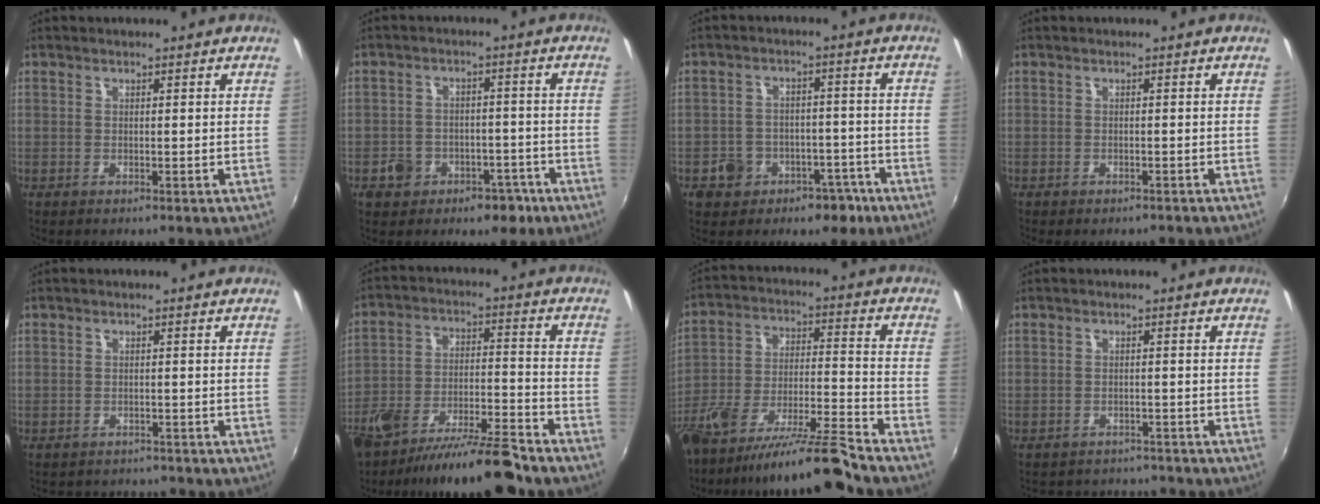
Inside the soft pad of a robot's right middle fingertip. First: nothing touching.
{"total": 7.3, "force": [-4.2, 5.3, 2.6], "torque": [-0.057, 0.025, -0.045]}
{"total": 9.0, "force": [-5.2, 6.6, 3.1], "torque": [-0.069, 0.034, -0.057]}
{"total": 2.5, "force": [-2.1, 1.0, 0.9], "torque": [-0.020, -0.015, -0.028]}
{"total": 4.7, "force": [-4.0, 2.3, 0.5], "torque": [-0.017, 0.003, -0.059]}
{"total": 14.3, "force": [-11.2, 2.9, 8.4], "torque": [-0.168, -0.017, -0.186]}
{"total": 14.9, "force": [-12.1, 0.5, 8.8], "torque": [-0.163, -0.024, -0.210]}
{"total": 7.6, "force": [-6.8, 3.2, 1.3], "torque": [-0.034, 0.014, -0.091]}